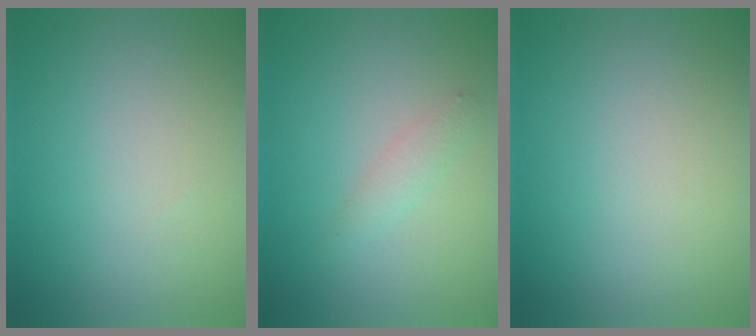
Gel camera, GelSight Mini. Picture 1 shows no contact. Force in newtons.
{"total": 1.3, "press": 1.3, "slide": 0.0}
{"total": 0.0}